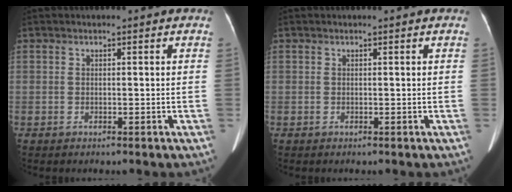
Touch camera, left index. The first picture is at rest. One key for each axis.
{"total": 0.0}